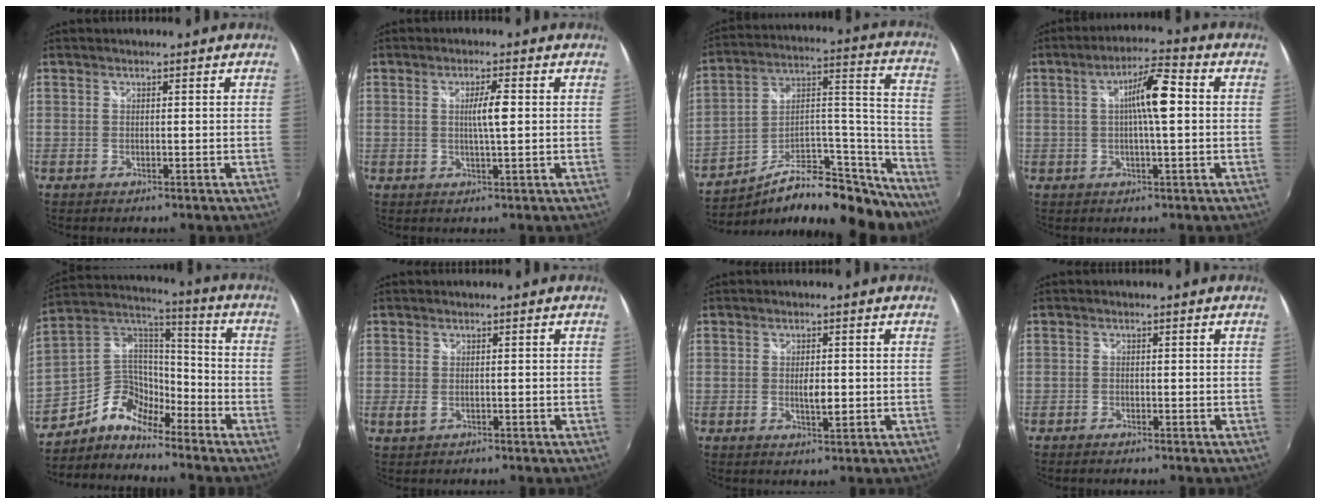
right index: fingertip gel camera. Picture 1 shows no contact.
{"total": 3.8, "force": [0.4, 0.1, 3.8], "torque": [-0.066, -0.001, 0.006]}
{"total": 25.2, "force": [-19.2, 9.5, 13.2], "torque": [-0.165, 0.051, -0.274]}
{"total": 8.0, "force": [0.7, 1.0, 7.9], "torque": [-0.134, 0.012, 0.012]}
{"total": 10.2, "force": [-7.3, 5.7, 4.2], "torque": [-0.104, 0.037, -0.159]}
{"total": 1.4, "force": [-0.6, 0.7, 1.0], "torque": [-0.021, -0.003, -0.010]}
{"total": 2.7, "force": [-0.3, 1.1, 2.4], "torque": [-0.042, -0.005, -0.003]}
{"total": 1.1, "force": [-1.0, 0.3, 0.4], "torque": [-0.013, -0.004, -0.021]}